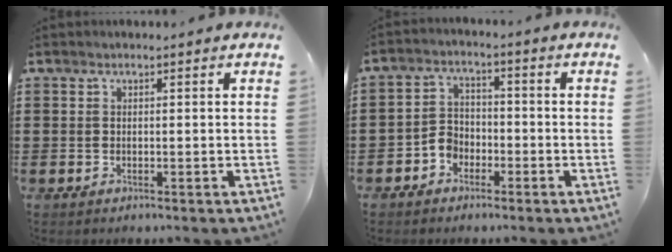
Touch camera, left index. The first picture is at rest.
{"total": 3.6, "force": [-2.5, 2.4, 1.0], "torque": [-0.028, 0.009, -0.052]}